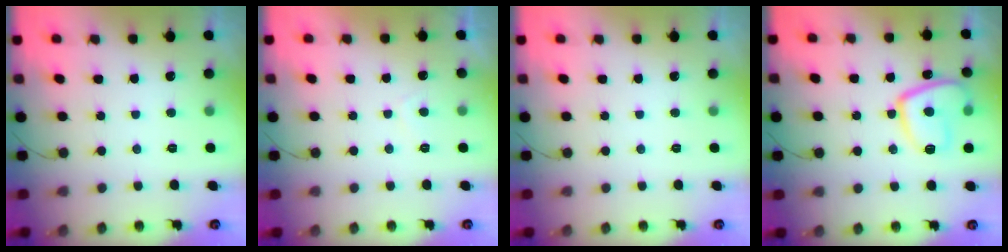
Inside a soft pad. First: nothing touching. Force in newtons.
{"total": 1.5, "press": 1.4, "slide": 0.6}
{"total": 0.0}
{"total": 12.2, "press": 12.1, "slide": 1.3}